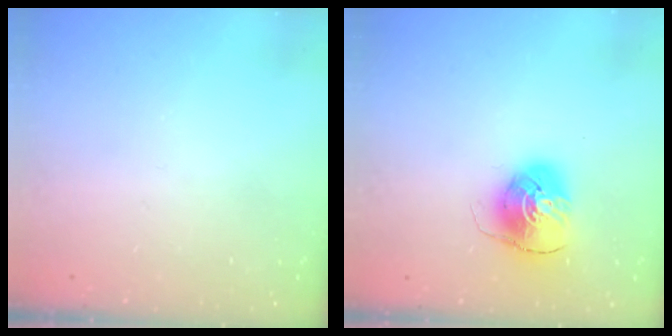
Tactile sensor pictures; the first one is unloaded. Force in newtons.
{"total": 7.9, "press": 7.9, "slide": 0.7}